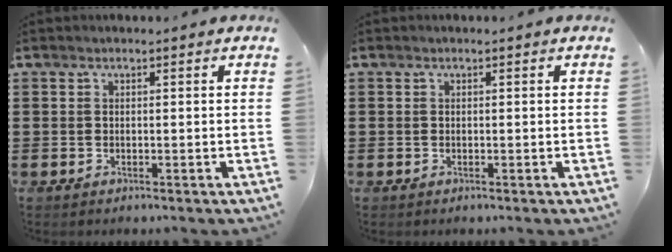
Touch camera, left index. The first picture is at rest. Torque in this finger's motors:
{"motor_torque": [0.00, 0.00, 0.00, 0.00]}